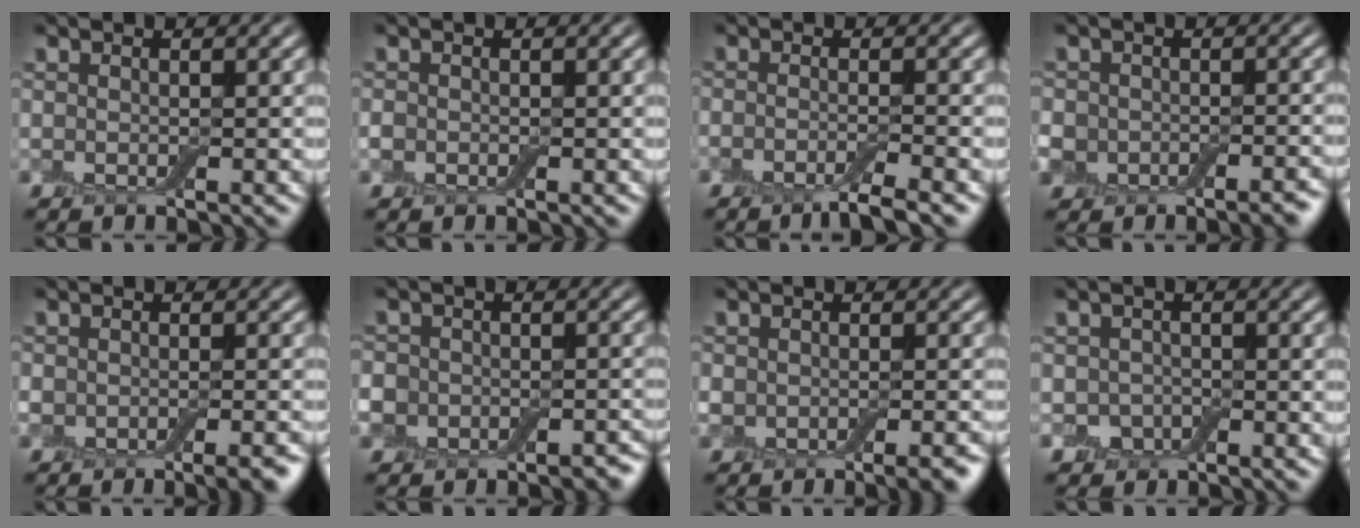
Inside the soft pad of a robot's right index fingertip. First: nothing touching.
{"total": 0.8, "force": [-0.3, 0.7, 0.2], "torque": [-0.003, -0.003, -0.009]}
{"total": 3.0, "force": [-2.0, 0.4, 2.1], "torque": [-0.030, -0.003, -0.045]}
{"total": 5.7, "force": [-2.9, 4.3, 2.3], "torque": [-0.012, -0.002, -0.047]}
{"total": 4.3, "force": [-2.5, 2.2, 2.8], "torque": [-0.035, -0.008, -0.029]}
{"total": 8.0, "force": [-4.1, 6.5, 2.1], "torque": [-0.025, -0.030, -0.082]}
{"total": 3.8, "force": [-1.8, 2.2, 2.5], "torque": [-0.029, -0.010, -0.024]}
{"total": 1.9, "force": [-0.6, 1.6, 0.7], "torque": [-0.010, -0.003, -0.015]}